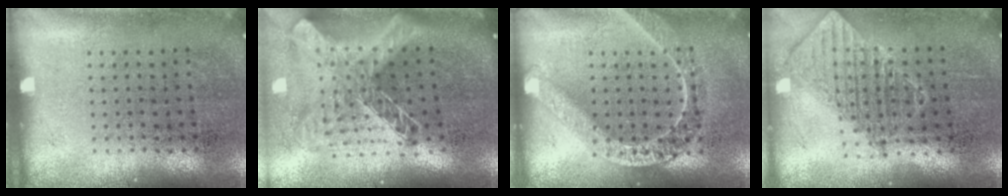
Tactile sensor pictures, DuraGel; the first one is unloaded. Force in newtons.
{"total": 2.4, "press": 1.8, "slide": 1.6}
{"total": 1.6, "press": 1.5, "slide": 0.4}
{"total": 1.0, "press": 1.0, "slide": 0.2}